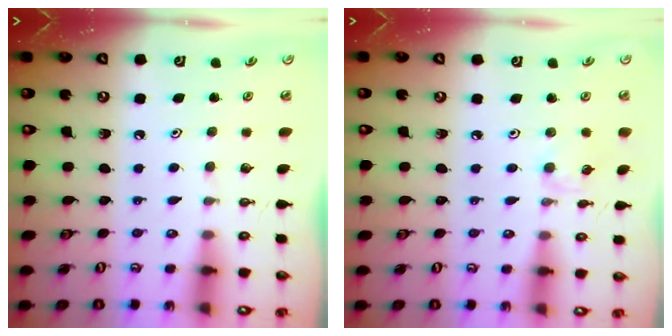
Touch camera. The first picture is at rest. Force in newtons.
{"total": 2.7, "press": 2.7, "slide": 0.4}